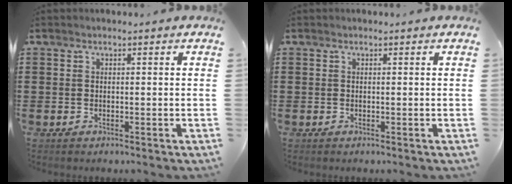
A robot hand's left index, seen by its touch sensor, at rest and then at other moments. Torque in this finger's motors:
{"motor_torque": [-0.01, 0.00, 0.00, 0.00]}